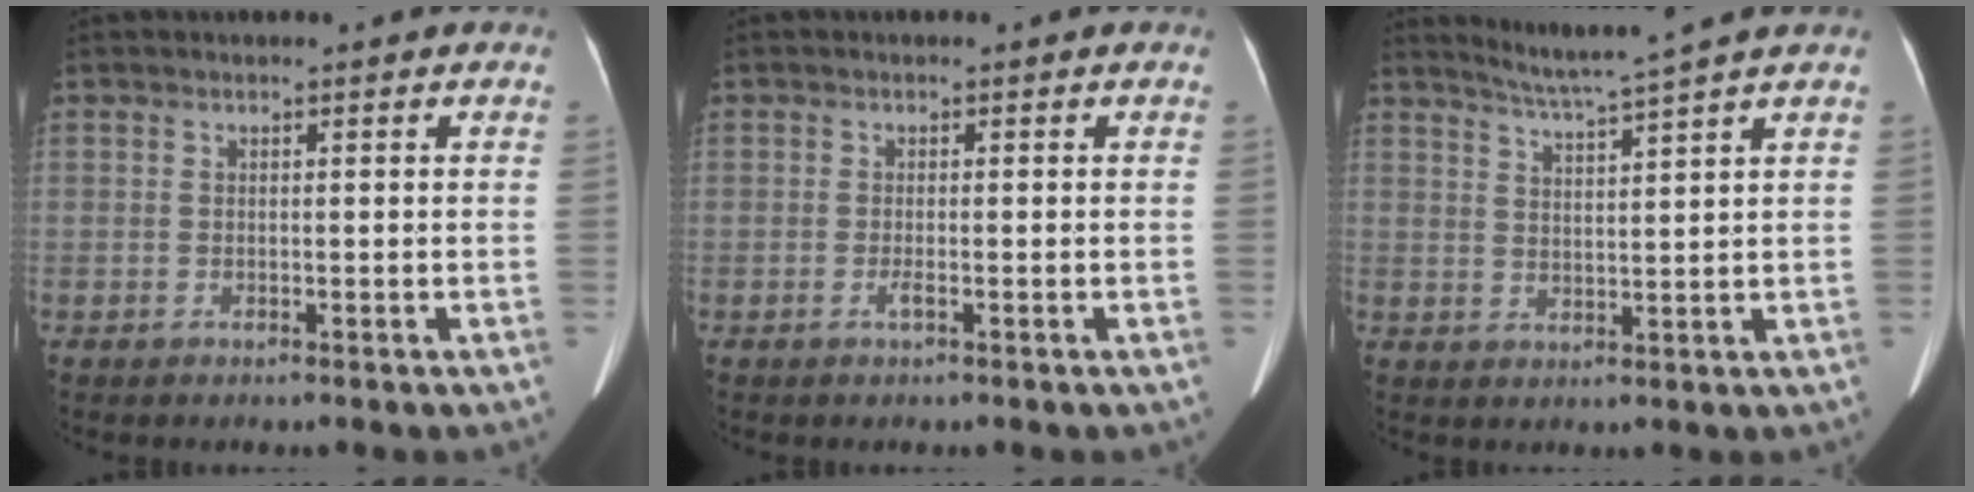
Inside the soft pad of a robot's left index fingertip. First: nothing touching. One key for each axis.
{"total": 0.8, "fx": -0.4, "fy": -0.1, "fz": 0.7, "tx": -0.018, "ty": -0.002, "tz": -0.007}
{"total": 6.0, "fx": 5.2, "fy": -2.1, "fz": 2.1, "tx": -0.043, "ty": -0.008, "tz": 0.093}